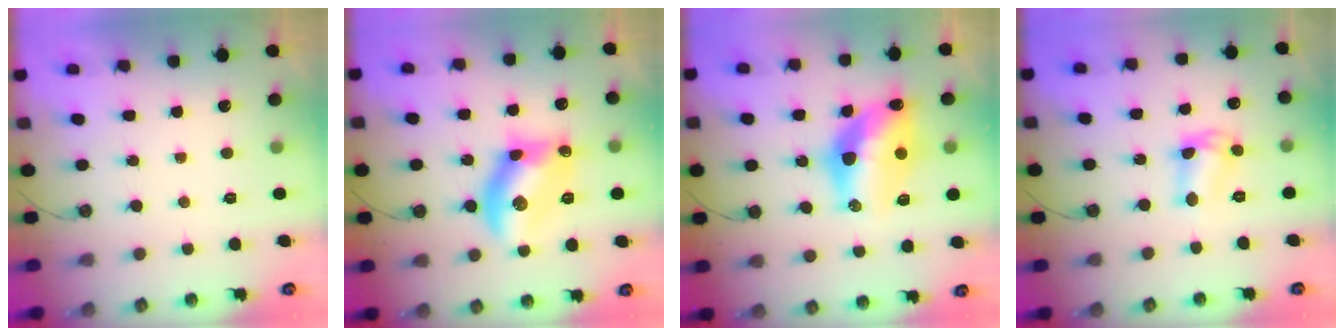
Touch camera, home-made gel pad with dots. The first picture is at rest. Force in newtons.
{"total": 13.0, "press": 13.0, "slide": 0.5}
{"total": 15.3, "press": 15.1, "slide": 2.4}
{"total": 8.8, "press": 8.7, "slide": 0.7}